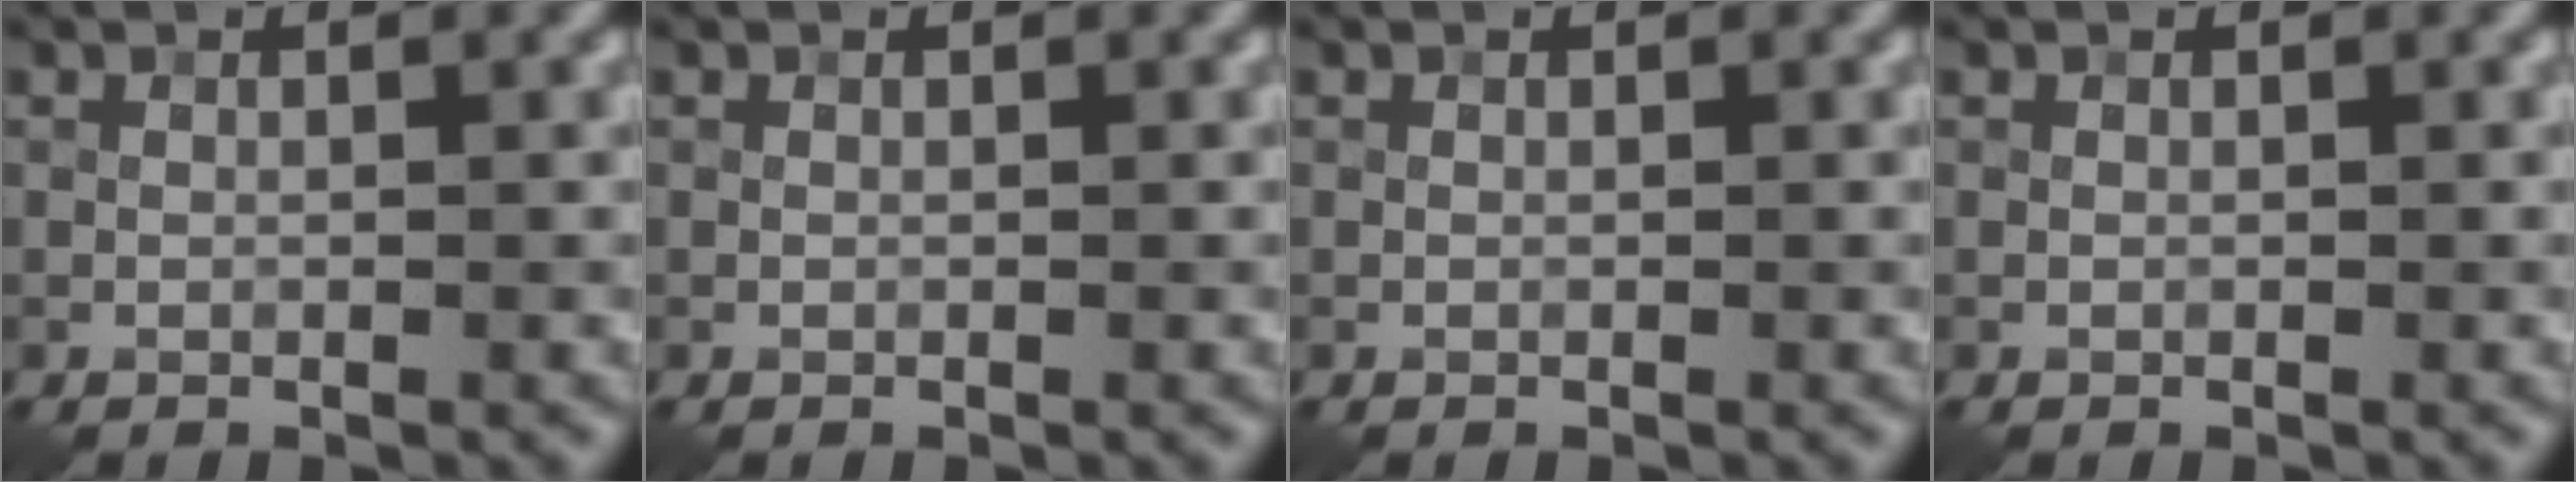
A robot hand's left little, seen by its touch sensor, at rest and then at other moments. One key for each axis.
{"total": 0.0}
{"total": 0.0}
{"total": 0.0}